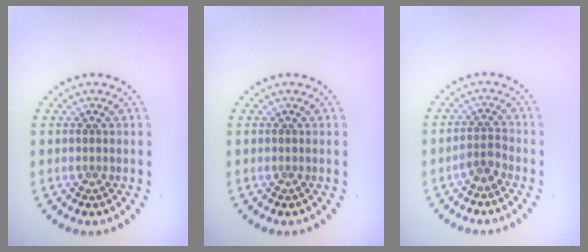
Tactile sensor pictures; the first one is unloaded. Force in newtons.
{"total": 0.0}
{"total": 1.8, "press": 1.3, "slide": 1.2}